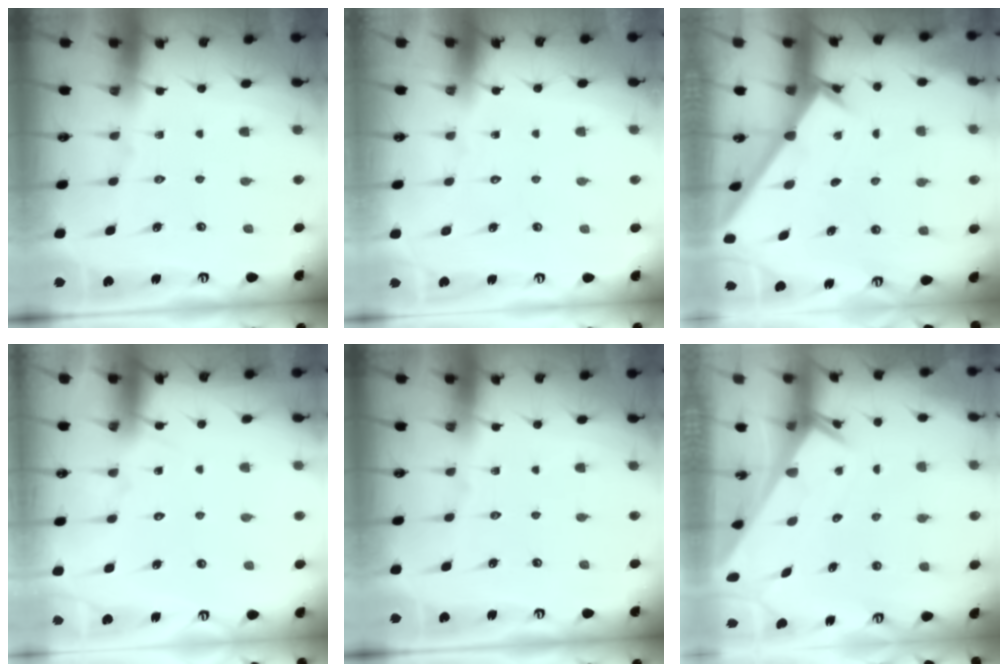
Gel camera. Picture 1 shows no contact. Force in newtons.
{"total": 1.7, "press": 1.7, "slide": 0.1}
{"total": 2.0, "press": 2.0, "slide": 0.1}
{"total": 7.1, "press": 7.1, "slide": 0.4}
{"total": 0.0}
{"total": 2.7, "press": 2.7, "slide": 0.1}